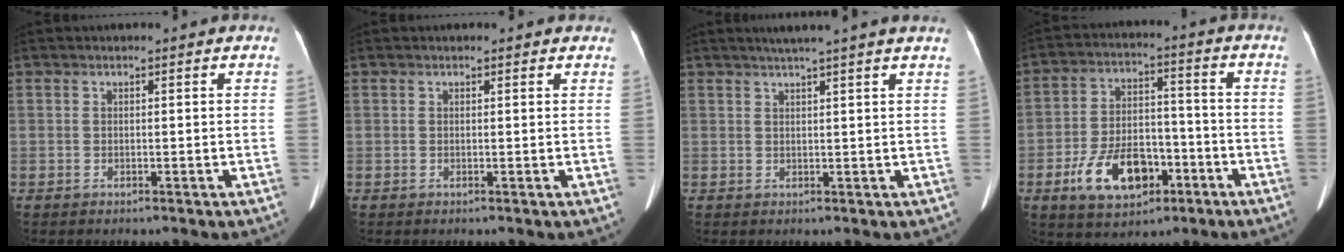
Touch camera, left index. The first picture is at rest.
{"total": 1.0, "force": [0.9, 0.5, 0.2], "torque": [-0.006, 0.003, 0.005]}
{"total": 6.1, "force": [5.0, -1.2, 3.4], "torque": [-0.046, 0.019, 0.062]}
{"total": 11.3, "force": [-5.3, 6.4, 7.7], "torque": [-0.151, 0.012, -0.084]}